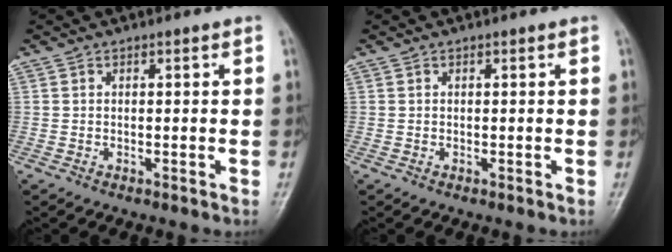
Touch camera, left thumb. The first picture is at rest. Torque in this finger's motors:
{"motor_torque": [-0.31, 0.04, 0.05, -0.04, -0.01]}